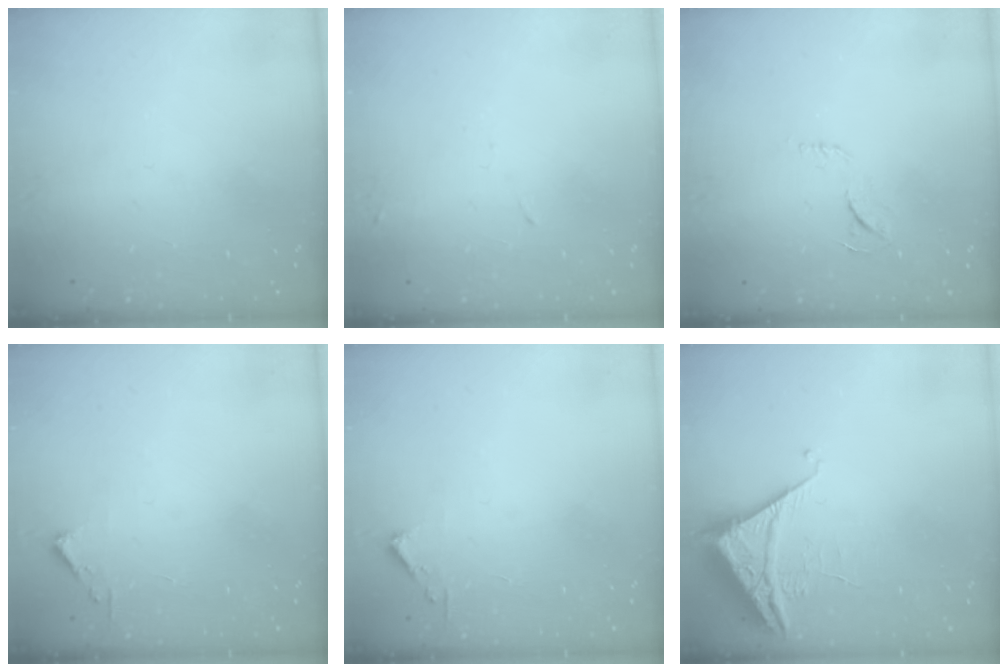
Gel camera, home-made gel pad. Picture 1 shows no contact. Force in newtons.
{"total": 4.3, "press": 4.3, "slide": 0.7}
{"total": 6.1, "press": 6.1, "slide": 0.3}
{"total": 2.4, "press": 2.4, "slide": 0.3}
{"total": 2.4, "press": 2.4, "slide": 0.3}
{"total": 6.1, "press": 6.1, "slide": 0.3}